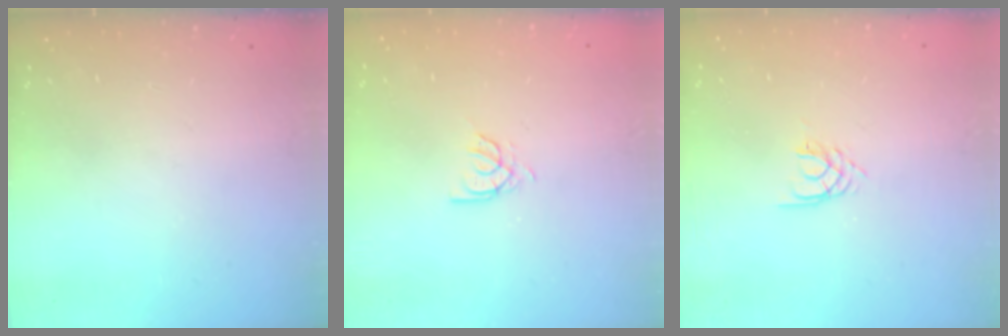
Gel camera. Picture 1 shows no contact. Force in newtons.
{"total": 2.7, "press": 2.7, "slide": 0.2}
{"total": 1.9, "press": 1.9, "slide": 0.2}